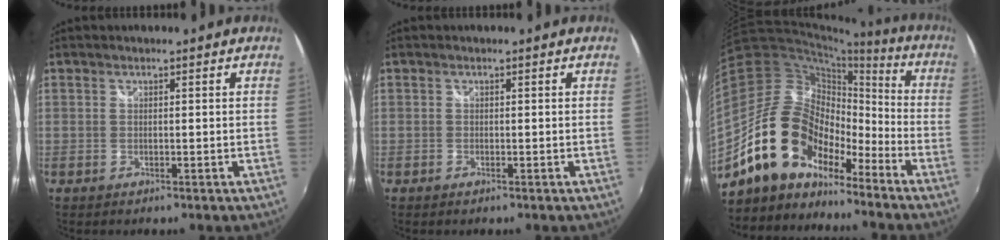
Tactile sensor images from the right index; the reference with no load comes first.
{"total": 0.0}
{"total": 17.3, "force": [-12.0, 9.6, 7.9], "torque": [-0.155, 0.012, -0.213]}